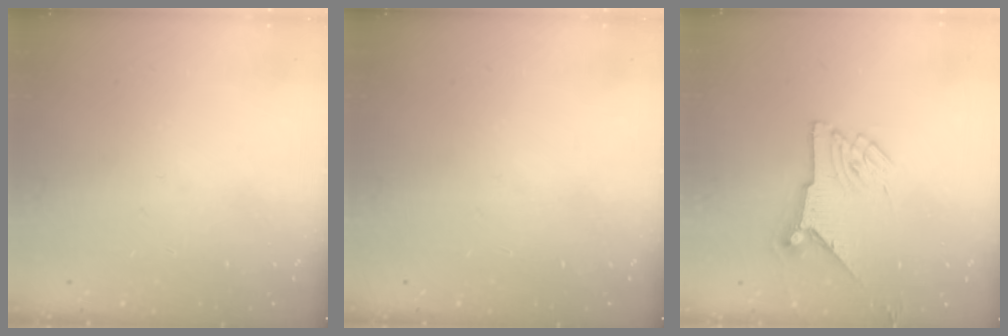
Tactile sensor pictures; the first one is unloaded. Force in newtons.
{"total": 0.0}
{"total": 9.5, "press": 9.5, "slide": 0.5}